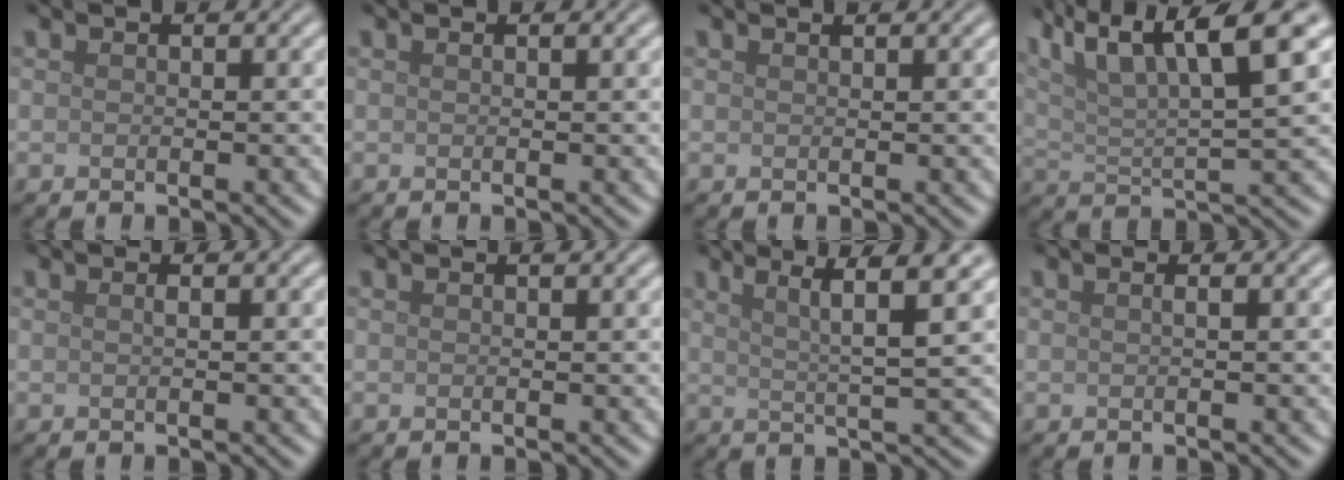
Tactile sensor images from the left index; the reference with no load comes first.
{"total": 0.0}
{"total": 0.0}
{"total": 11.2, "force": [6.0, 3.0, 8.9], "torque": [-0.158, 0.016, 0.101]}
{"total": 0.6, "force": [0.1, 0.2, 0.6], "torque": [-0.006, 0.003, 0.000]}
{"total": 0.0}
{"total": 5.5, "force": [3.0, 0.4, 4.6], "torque": [-0.076, 0.008, 0.055]}
{"total": 1.0, "force": [0.2, 0.4, 0.8], "torque": [-0.007, -0.002, -0.006]}